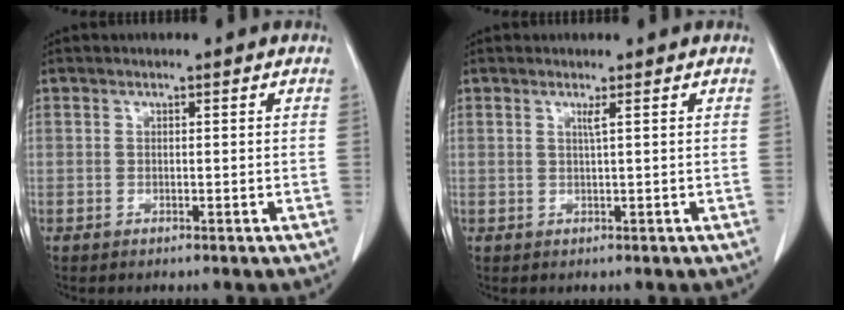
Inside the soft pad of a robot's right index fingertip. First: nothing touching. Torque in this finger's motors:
{"motor_torque": [0.17, -0.14, 0.04, 0.02]}